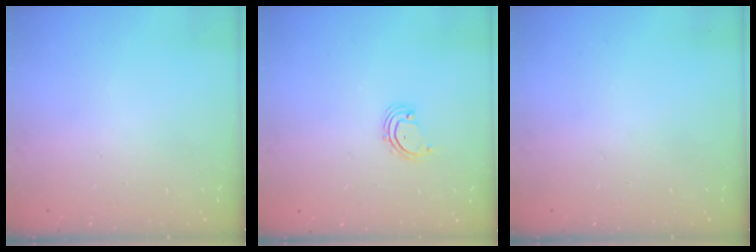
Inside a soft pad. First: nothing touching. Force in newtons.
{"total": 2.3, "press": 2.3, "slide": 0.5}
{"total": 0.0}